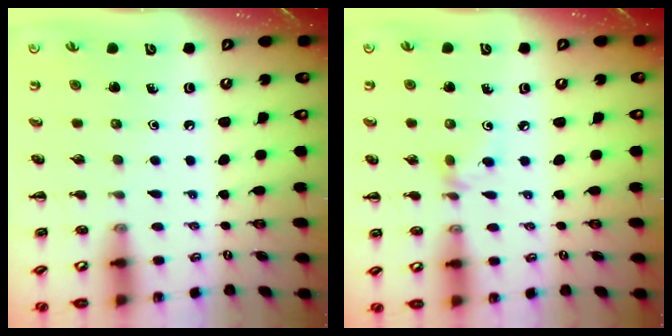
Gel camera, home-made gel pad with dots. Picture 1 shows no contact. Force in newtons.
{"total": 4.9, "press": 4.6, "slide": 1.6}